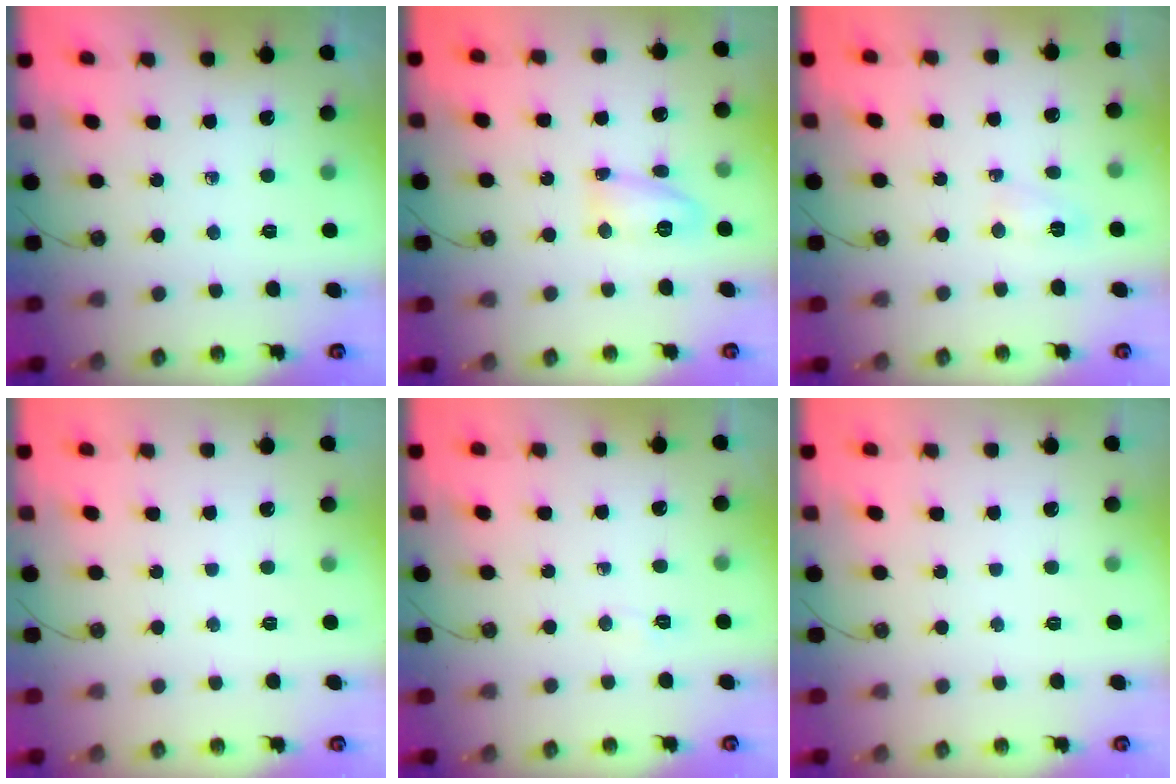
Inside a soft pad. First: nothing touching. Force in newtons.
{"total": 22.7, "press": 10.7, "slide": 20.0}
{"total": 3.4, "press": 3.2, "slide": 1.1}
{"total": 1.8, "press": 1.7, "slide": 0.6}
{"total": 3.7, "press": 3.4, "slide": 1.3}
{"total": 1.8, "press": 1.7, "slide": 0.6}